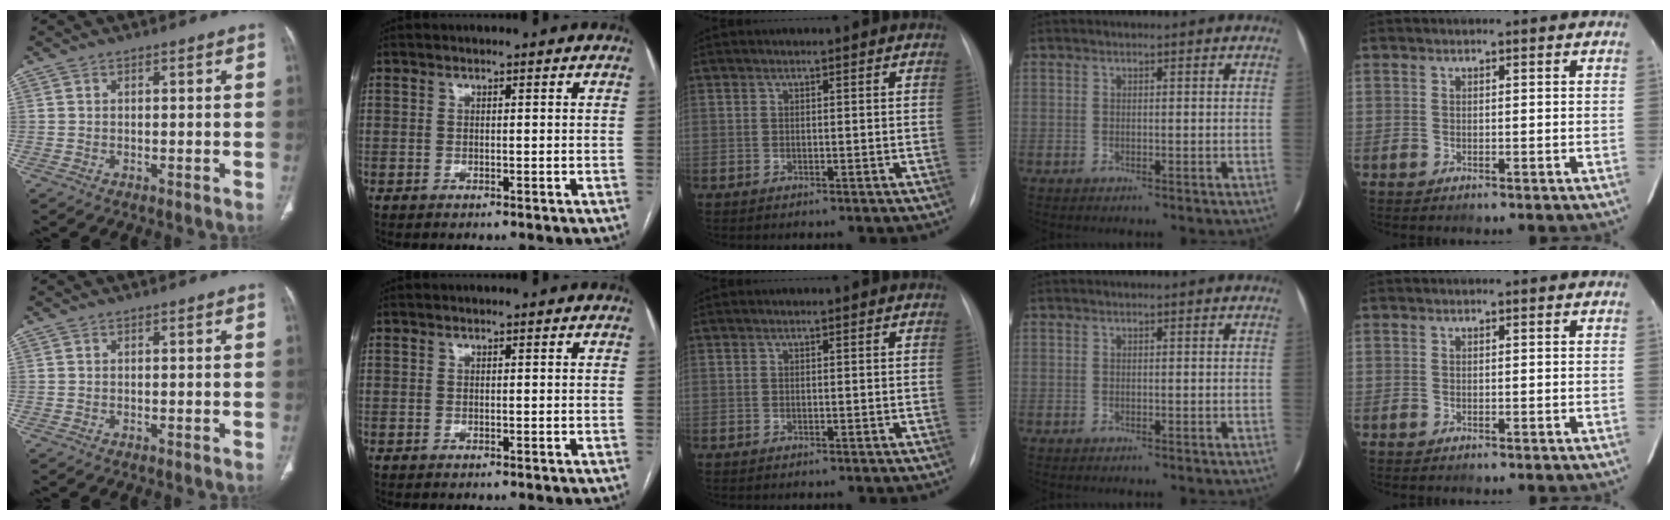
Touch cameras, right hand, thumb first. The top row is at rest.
{}